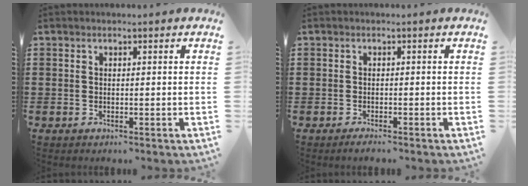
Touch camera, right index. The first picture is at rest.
{"total": 1.0, "force": [-0.9, 0.1, 0.2], "torque": [-0.006, 0.000, -0.018]}